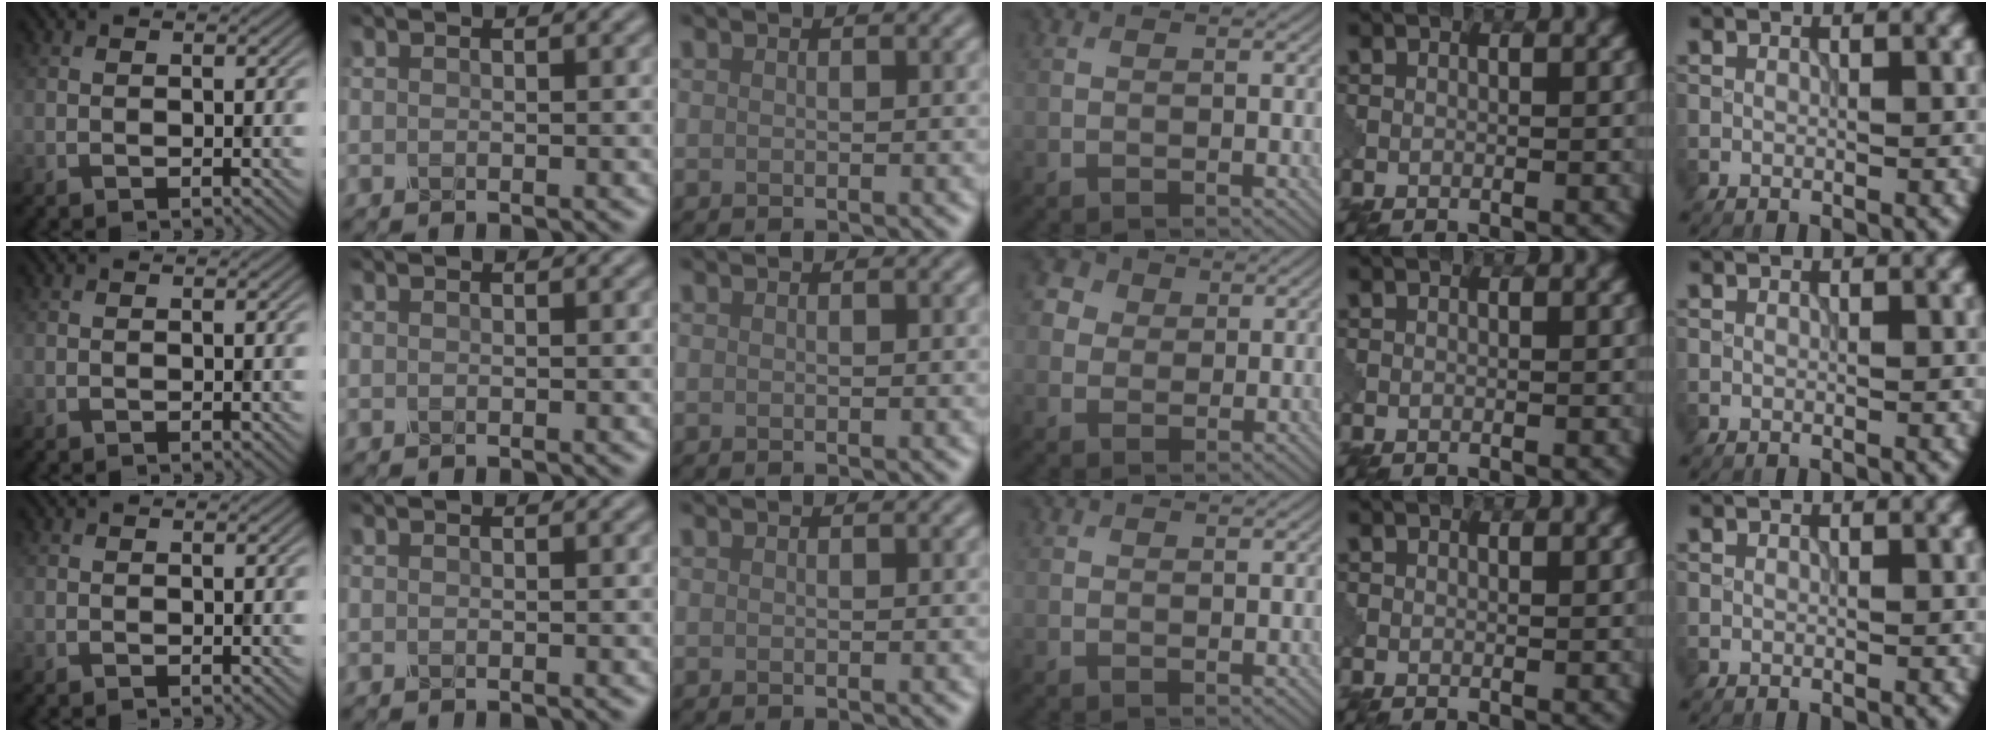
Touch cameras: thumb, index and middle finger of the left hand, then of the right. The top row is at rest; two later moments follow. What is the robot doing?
{"motion": "wrap", "object": "tissue paper"}